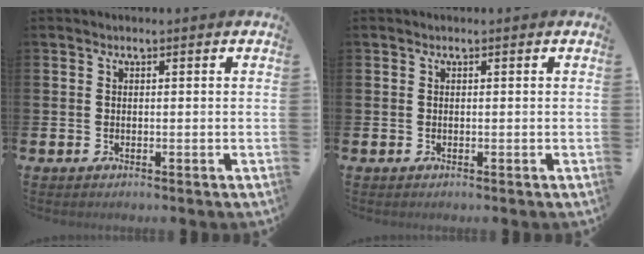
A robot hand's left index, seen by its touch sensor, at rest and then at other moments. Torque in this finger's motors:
{"motor_torque": [0.00, 0.00, 0.00, 0.00]}